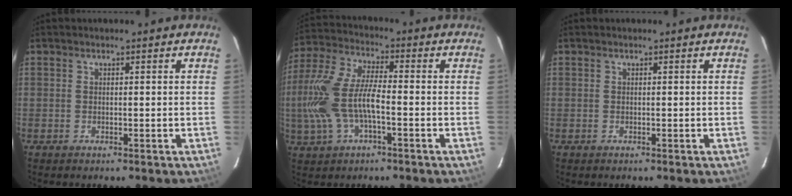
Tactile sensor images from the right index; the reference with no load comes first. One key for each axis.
{"total": 13.5, "fx": -3.0, "fy": 5.1, "fz": 12.2, "tx": -0.264, "ty": 0.002, "tz": -0.056}
{"total": 0.0}